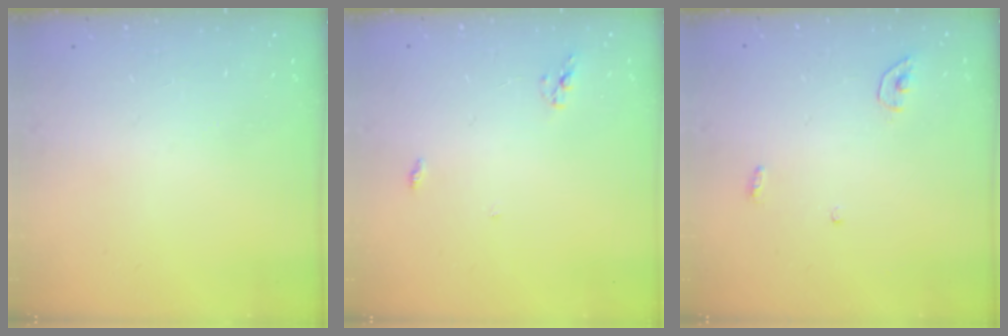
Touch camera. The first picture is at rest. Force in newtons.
{"total": 3.7, "press": 3.7, "slide": 0.1}
{"total": 3.5, "press": 3.5, "slide": 0.3}